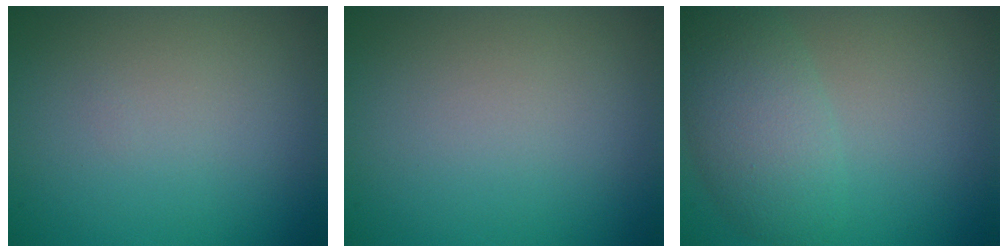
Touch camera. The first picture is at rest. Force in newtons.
{"total": 0.0}
{"total": 4.9, "press": 4.9, "slide": 0.1}